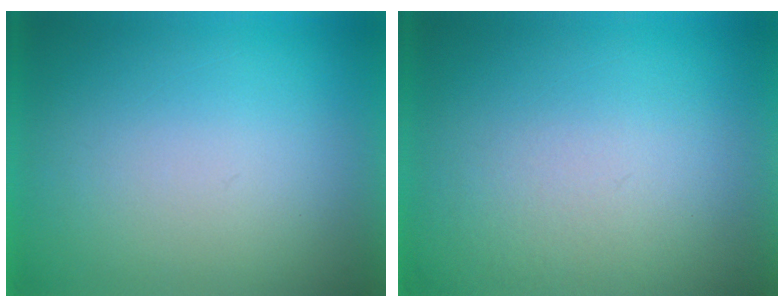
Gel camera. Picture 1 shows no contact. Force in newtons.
{"total": 2.2}